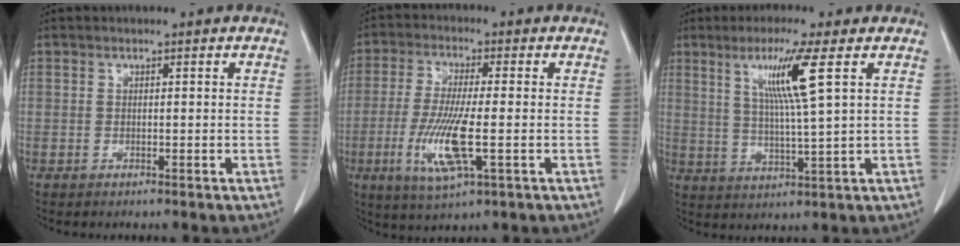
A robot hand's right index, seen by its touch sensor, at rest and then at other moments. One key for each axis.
{"total": 10.0, "fx": -2.5, "fy": 1.2, "fz": 9.6, "tx": -0.198, "ty": -0.020, "tz": -0.048}
{"total": 8.7, "fx": 3.5, "fy": -1.3, "fz": 7.8, "tx": -0.147, "ty": -0.007, "tz": 0.067}